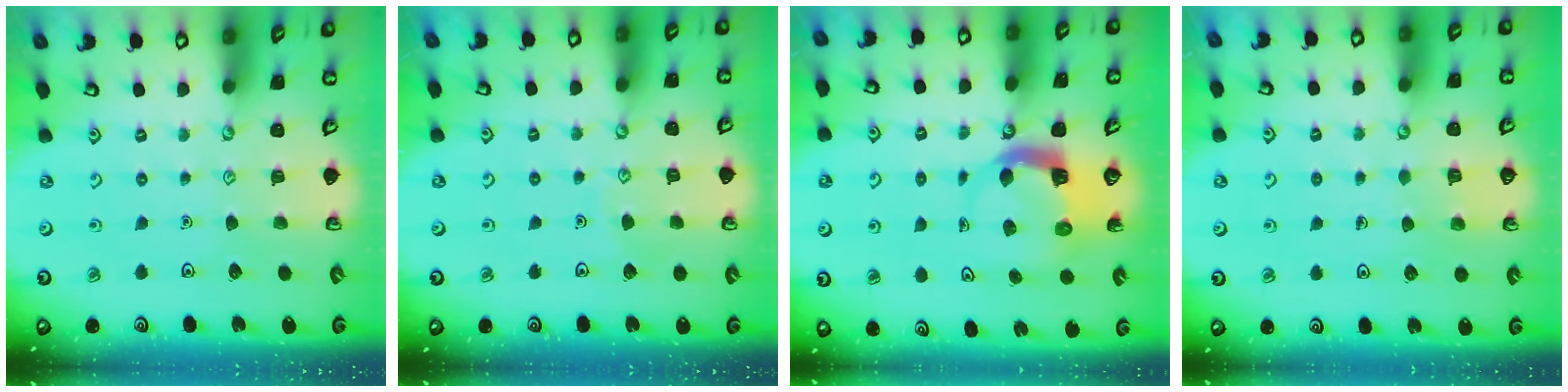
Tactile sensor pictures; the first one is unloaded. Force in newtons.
{"total": 3.4, "press": 3.4, "slide": 0.3}
{"total": 5.0, "press": 5.0, "slide": 0.6}
{"total": 2.2, "press": 2.2, "slide": 0.0}